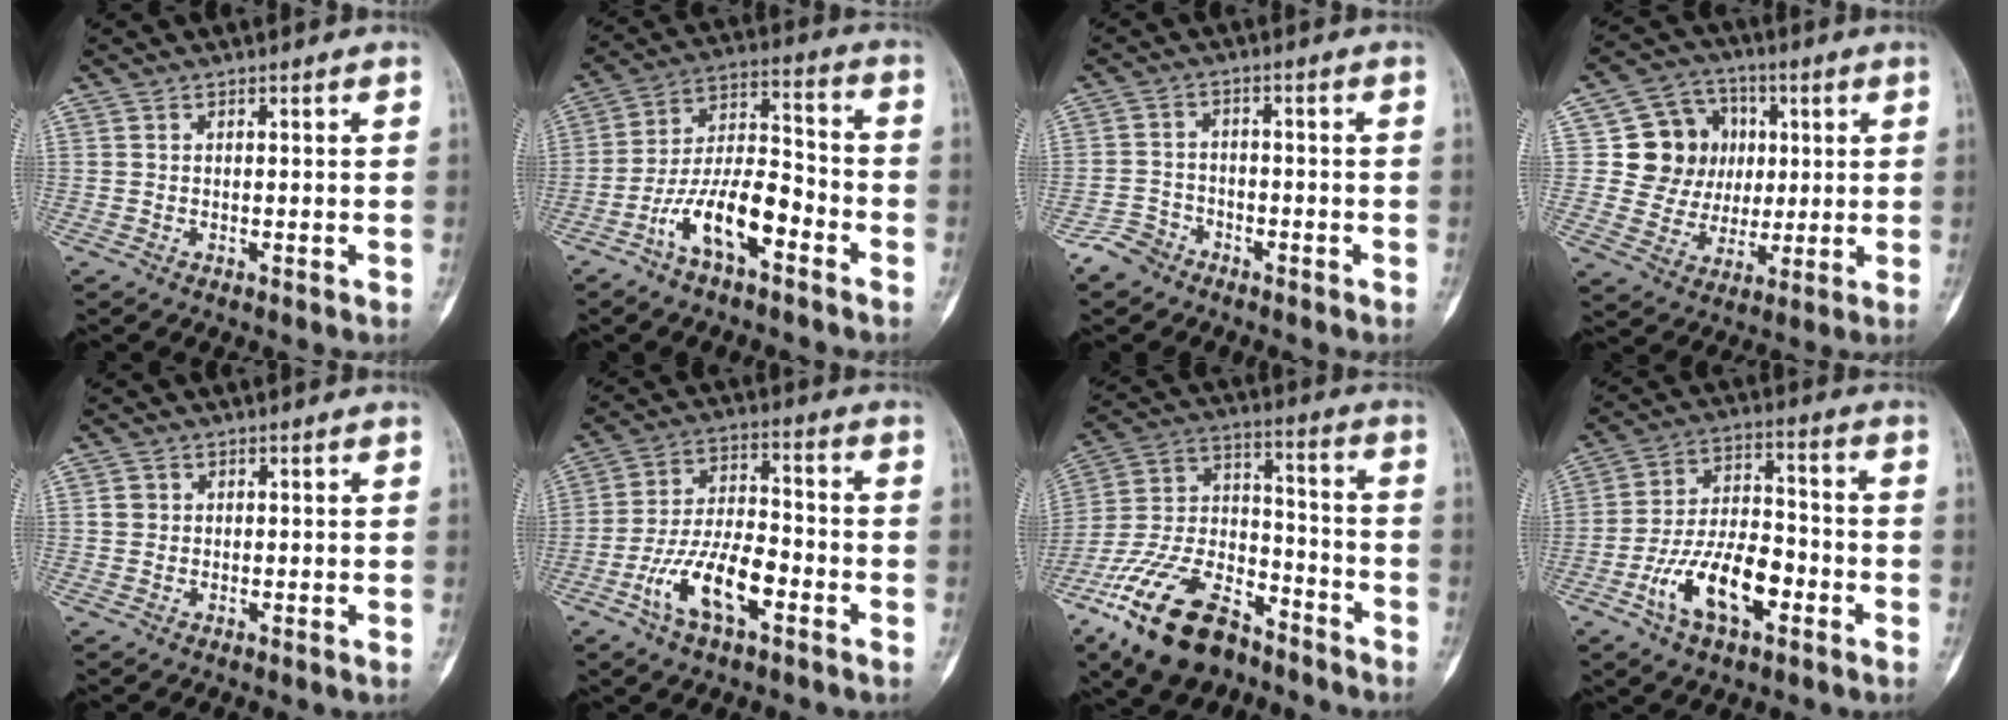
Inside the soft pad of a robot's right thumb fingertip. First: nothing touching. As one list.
[{"total": 13.1, "force": [-6.5, 5.4, 10.0], "torque": [-0.183, 0.061, -0.121]}, {"total": 4.4, "force": [-3.4, 2.8, 0.5], "torque": [0.001, 0.018, -0.070]}, {"total": 13.1, "force": [2.6, 11.9, 4.7], "torque": [-0.026, 0.004, 0.048]}, {"total": 1.5, "force": [0.2, 1.4, 0.4], "torque": [-0.001, 0.002, 0.003]}, {"total": 13.2, "force": [-5.6, 5.9, 10.4], "torque": [-0.192, 0.037, -0.102]}, {"total": 22.0, "force": [-14.2, 10.8, 12.9], "torque": [-0.257, 0.073, -0.256]}, {"total": 14.7, "force": [-5.8, 7.4, 11.3], "torque": [-0.192, 0.040, -0.103]}]